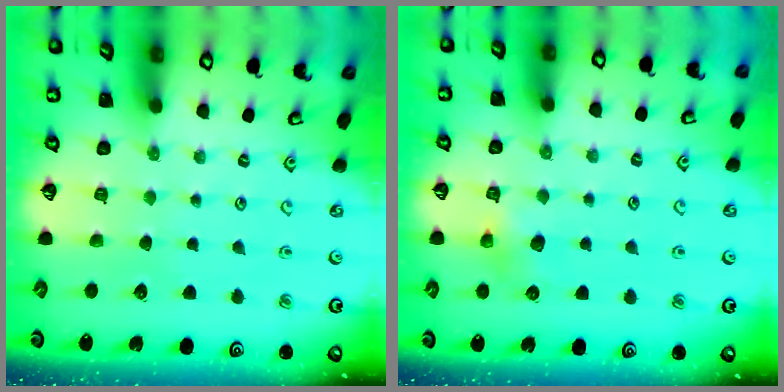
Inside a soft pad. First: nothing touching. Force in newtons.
{"total": 5.2, "press": 5.2, "slide": 0.5}